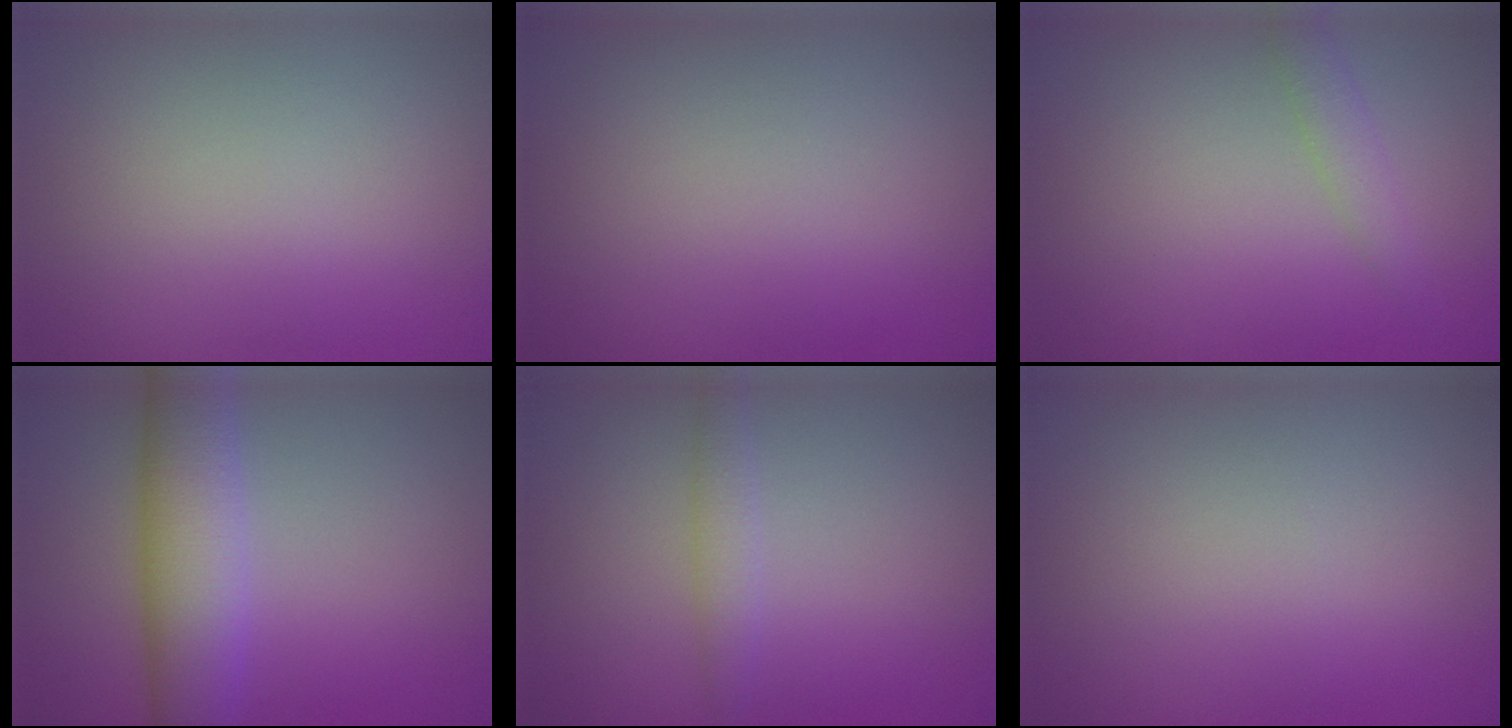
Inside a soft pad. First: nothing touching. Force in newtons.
{"total": 0.0}
{"total": 1.7, "press": 1.7, "slide": 0.1}
{"total": 6.6, "press": 6.6, "slide": 0.2}
{"total": 1.6, "press": 1.6, "slide": 0.0}
{"total": 0.0}